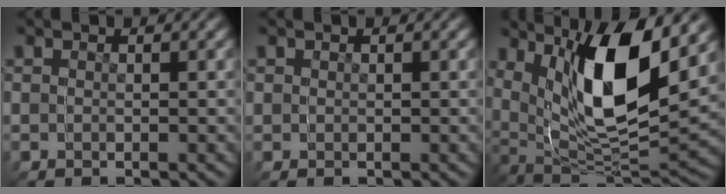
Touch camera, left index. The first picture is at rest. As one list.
[{"total": 1.1, "force": [0.4, 0.9, 0.4], "torque": [-0.006, -0.004, 0.009]}, {"total": 10.2, "force": [5.3, 4.5, 7.5], "torque": [-0.149, 0.039, 0.068]}]